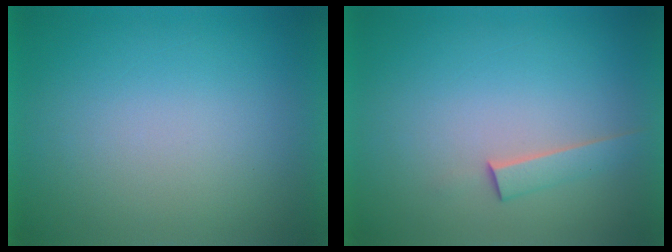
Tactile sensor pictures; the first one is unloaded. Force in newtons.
{"total": 1.8}